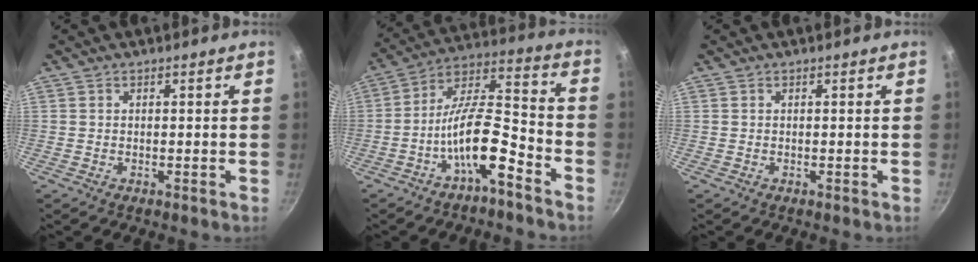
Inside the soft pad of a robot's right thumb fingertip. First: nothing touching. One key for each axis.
{"total": 13.2, "fx": -6.9, "fy": 4.2, "fz": 10.5, "tx": -0.176, "ty": 0.066, "tz": -0.127}
{"total": 0.0}